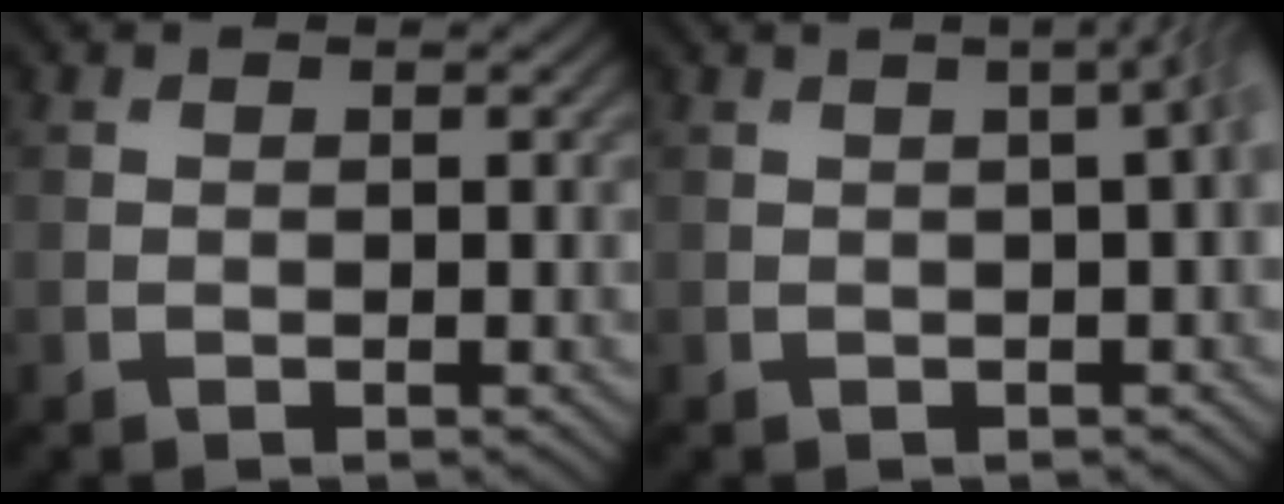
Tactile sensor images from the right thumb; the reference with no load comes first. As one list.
[{"total": 4.1, "force": [0.7, 1.2, 3.9], "torque": [-0.038, 0.022, 0.001]}]